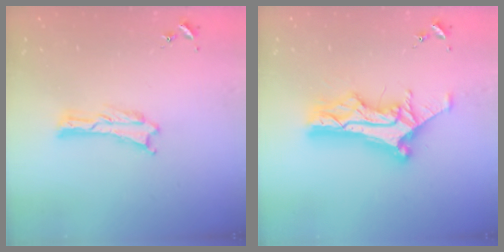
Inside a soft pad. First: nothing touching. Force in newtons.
{"total": 11.5, "press": 11.5, "slide": 0.8}